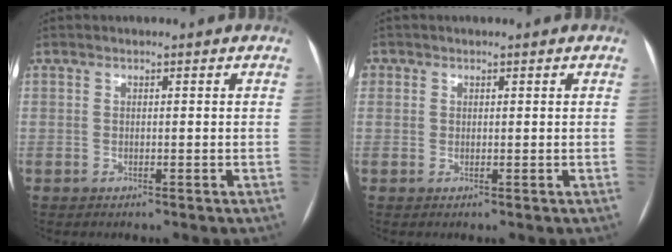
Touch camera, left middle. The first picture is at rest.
{"total": 1.1, "force": [0.3, 1.0, 0.1], "torque": [0.007, 0.001, 0.002]}